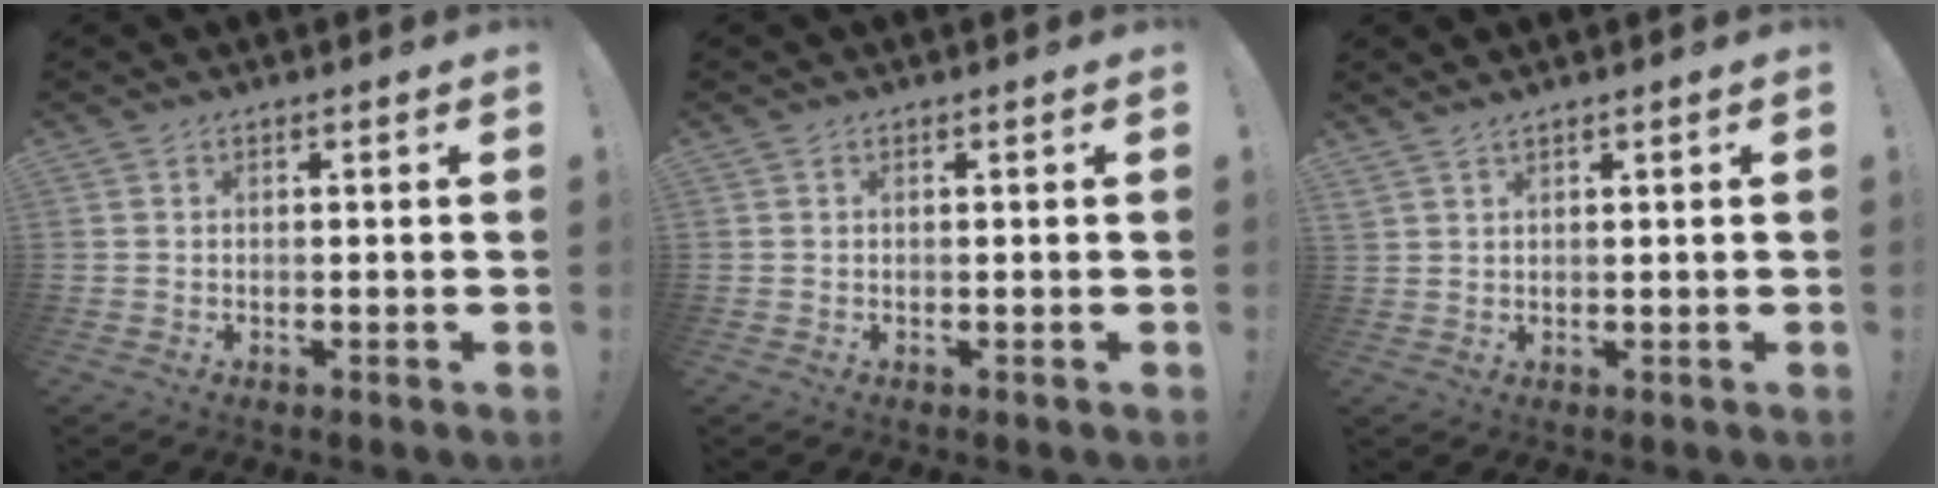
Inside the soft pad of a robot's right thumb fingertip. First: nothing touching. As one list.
[{"total": 0.0}, {"total": 2.0, "force": [1.8, 0.2, 0.8], "torque": [-0.024, -0.008, 0.035]}]